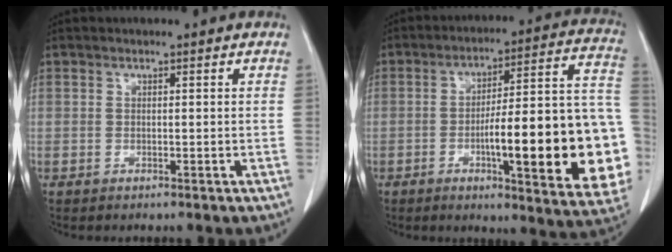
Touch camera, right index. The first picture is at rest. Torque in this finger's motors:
{"motor_torque": [2.14, 0.00, 0.63, 0.21]}